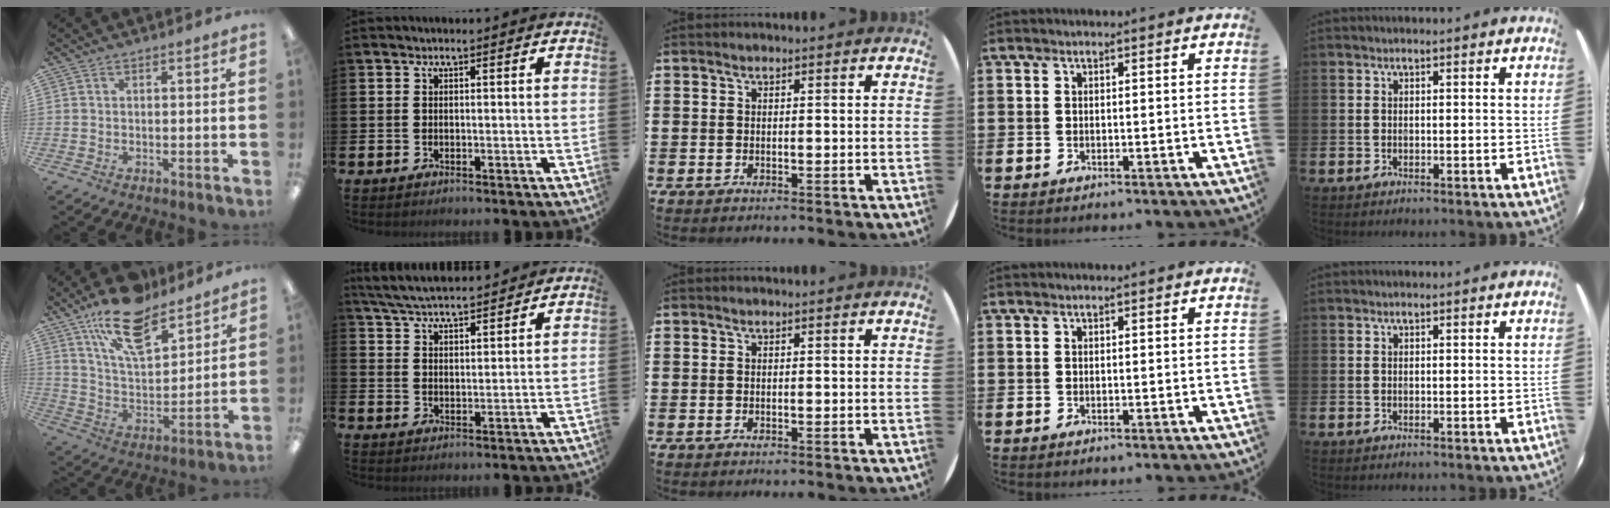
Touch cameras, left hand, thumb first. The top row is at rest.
{"thumb": {"total": 17.5, "force": [12.6, 7.2, 9.8], "torque": [-0.167, -0.063, 0.218]}, "index": {"total": 5.4, "force": [5.3, 0.4, 0.8], "torque": [-0.037, -0.029, 0.095]}}